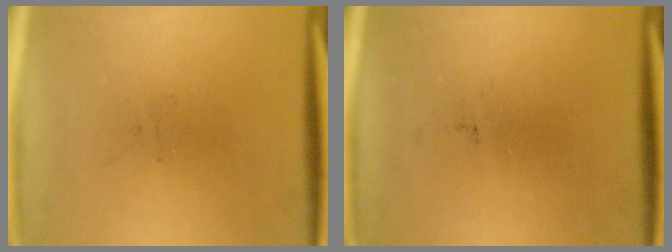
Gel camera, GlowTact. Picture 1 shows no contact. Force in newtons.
{"total": 0.0}